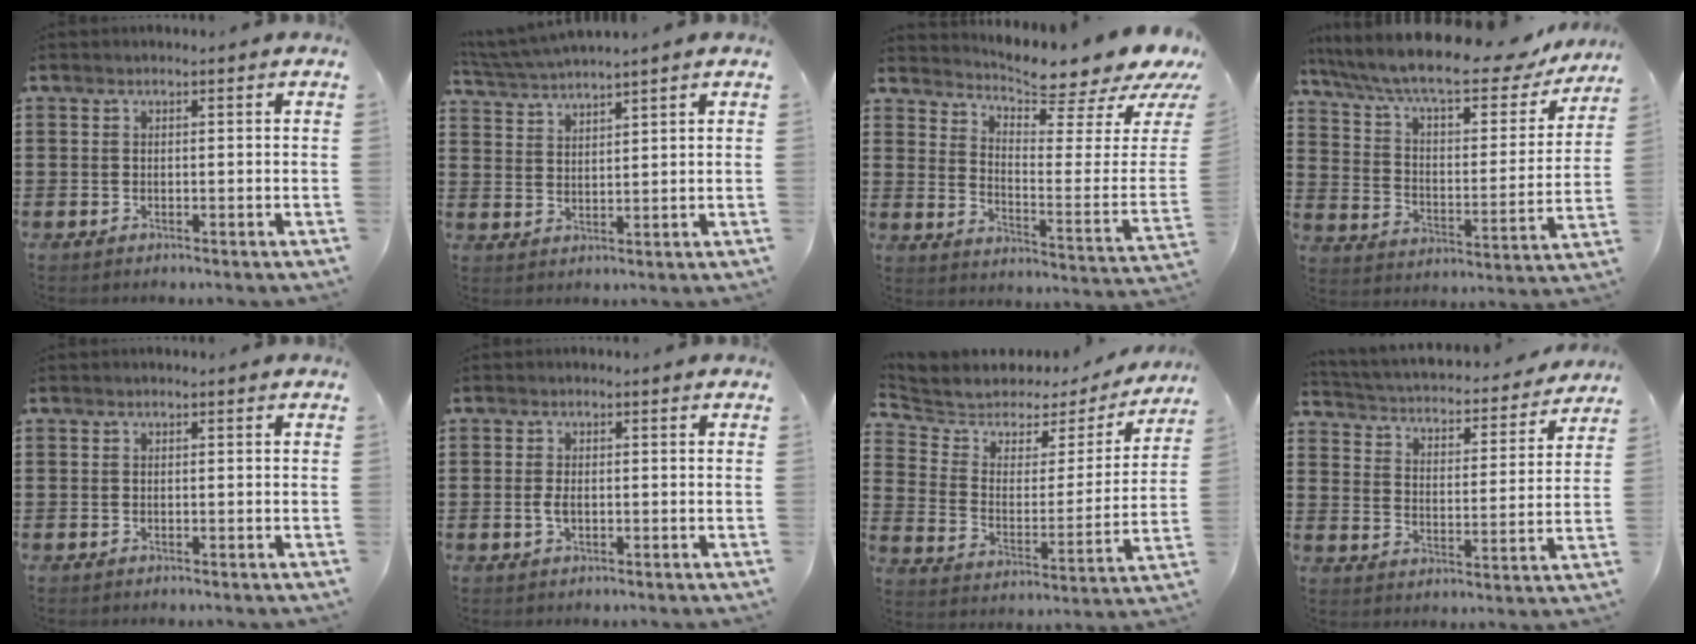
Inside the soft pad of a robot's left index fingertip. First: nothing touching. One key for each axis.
{"total": 3.7, "fx": 3.6, "fy": -0.6, "fz": 0.8, "tx": -0.028, "ty": -0.013, "tz": 0.066}
{"total": 6.1, "fx": 5.7, "fy": -0.1, "fz": 2.1, "tx": -0.047, "ty": -0.067, "tz": 0.090}
{"total": 11.2, "fx": 8.8, "fy": 2.0, "fz": 6.5, "tx": -0.149, "ty": -0.046, "tz": 0.147}
{"total": 0.0}
{"total": 2.0, "fx": -0.2, "fy": 1.0, "fz": 1.7, "tx": -0.048, "ty": -0.004, "tz": -0.009}
{"total": 4.5, "fx": 3.8, "fy": 2.5, "fz": 0.5, "tx": -0.046, "ty": -0.029, "tz": 0.059}
{"total": 2.5, "fx": 2.5, "fy": 0.2, "fz": 0.5, "tx": -0.029, "ty": -0.030, "tz": 0.031}